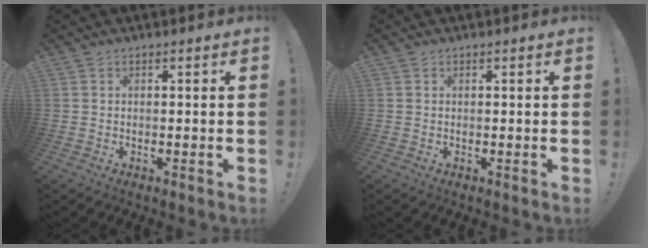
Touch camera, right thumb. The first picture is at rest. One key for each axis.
{"total": 0.0}